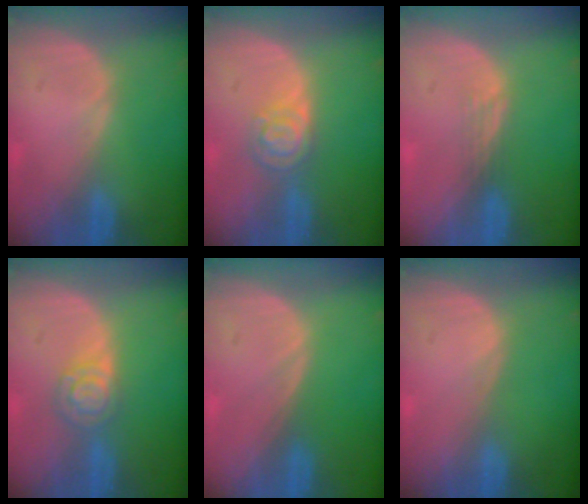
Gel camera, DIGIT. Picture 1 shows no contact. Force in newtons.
{"total": 4.6, "press": 3.9, "slide": 2.4}
{"total": 1.5, "press": 1.2, "slide": 0.9}
{"total": 4.6, "press": 4.2, "slide": 2.0}
{"total": 0.0}
{"total": 0.0}